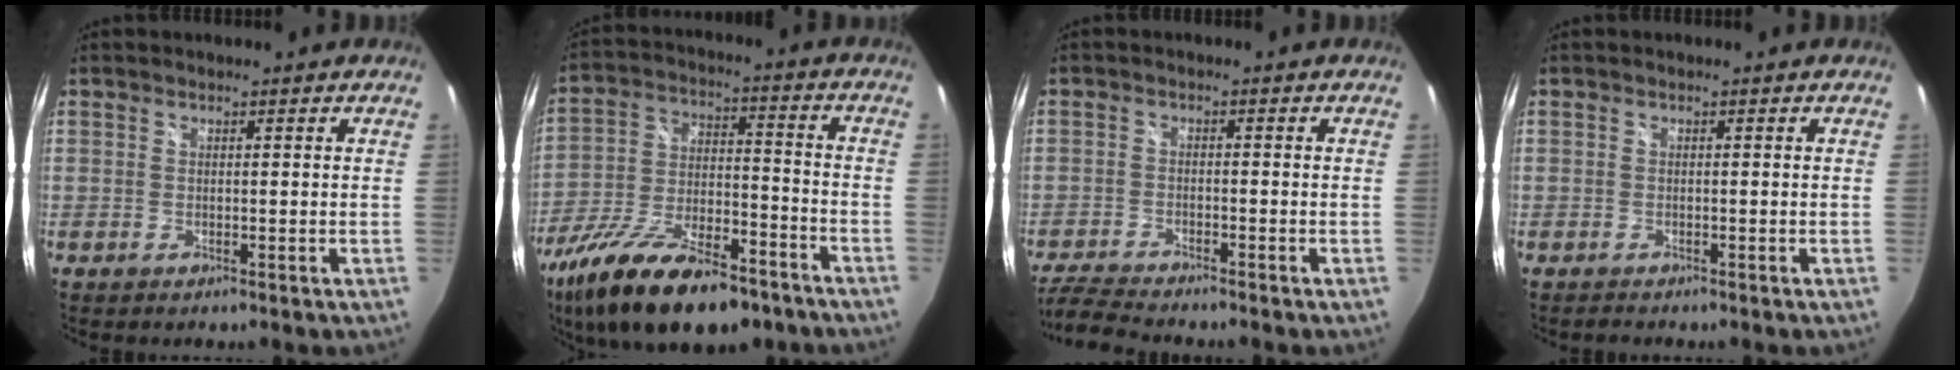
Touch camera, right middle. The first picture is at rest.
{"total": 22.2, "force": [-14.8, 8.2, 14.3], "torque": [-0.275, -0.039, -0.241]}
{"total": 6.3, "force": [-5.9, -0.1, 2.1], "torque": [-0.065, -0.020, -0.111]}
{"total": 0.6, "force": [-0.5, 0.2, -0.1], "torque": [-0.002, 0.000, -0.010]}